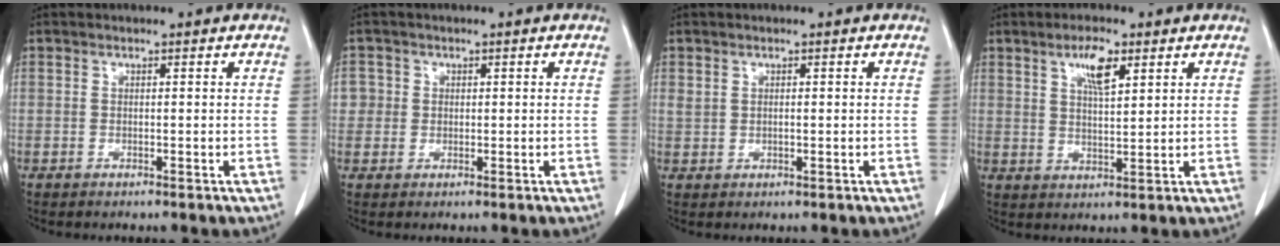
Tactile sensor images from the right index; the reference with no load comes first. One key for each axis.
{"total": 3.9, "fx": 0.4, "fy": 3.9, "fz": 0.6, "tx": -0.004, "ty": 0.014, "tz": 0.009}
{"total": 1.9, "fx": 0.4, "fy": 1.3, "fz": 1.3, "tx": -0.033, "ty": 0.013, "tz": 0.015}
{"total": 5.9, "fx": 3.0, "fy": 1.7, "fz": 4.7, "tx": -0.089, "ty": 0.001, "tz": 0.055}